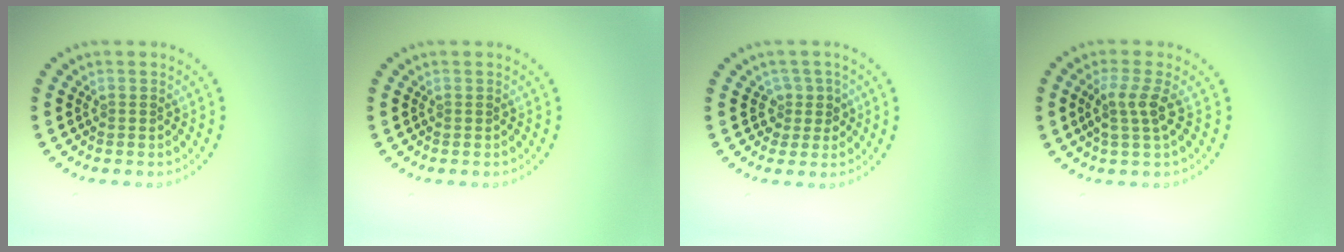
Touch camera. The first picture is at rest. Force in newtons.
{"total": 0.0}
{"total": 2.0, "press": 1.5, "slide": 1.3}
{"total": 2.4, "press": 1.9, "slide": 1.5}